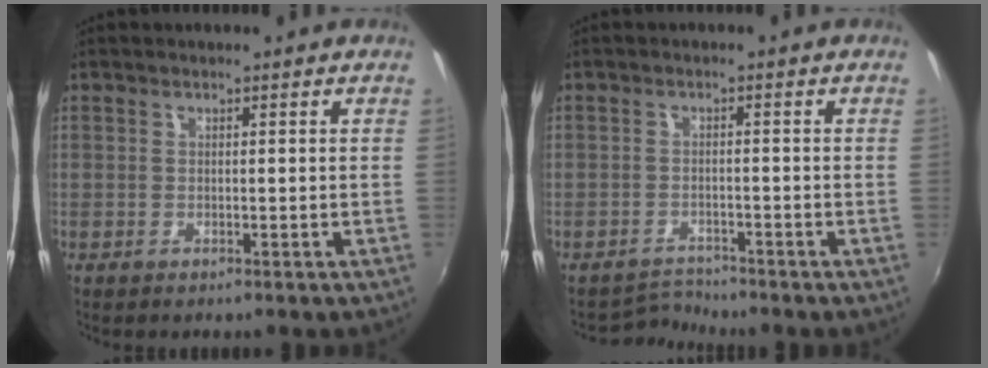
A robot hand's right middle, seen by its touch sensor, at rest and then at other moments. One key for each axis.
{"total": 2.8, "fx": -2.6, "fy": 0.0, "fz": -0.9, "tx": 0.005, "ty": 0.005, "tz": -0.049}